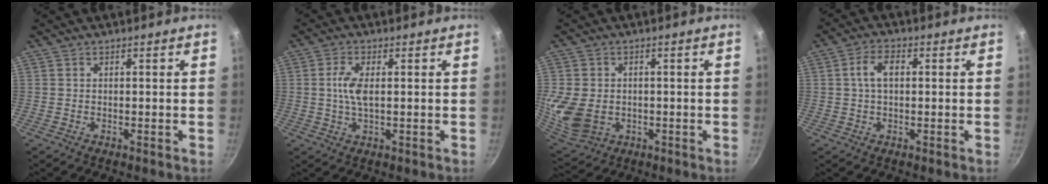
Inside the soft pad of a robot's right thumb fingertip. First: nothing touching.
{"total": 4.8, "force": [0.6, 2.0, 4.3], "torque": [-0.095, 0.003, 0.011]}
{"total": 12.0, "force": [-0.9, 9.2, 7.6], "torque": [-0.156, -0.013, -0.006]}
{"total": 4.9, "force": [0.8, 2.9, 3.9], "torque": [-0.069, 0.012, 0.011]}